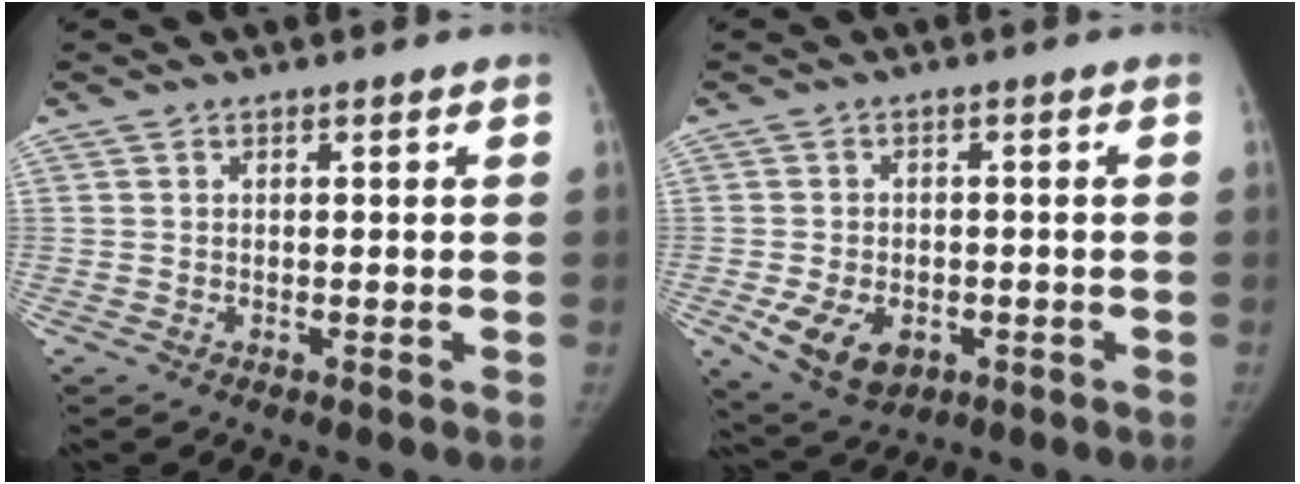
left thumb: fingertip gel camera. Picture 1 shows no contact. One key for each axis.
{"total": 8.6, "fx": -2.9, "fy": 5.8, "fz": 5.6, "tx": -0.090, "ty": -0.001, "tz": -0.036}